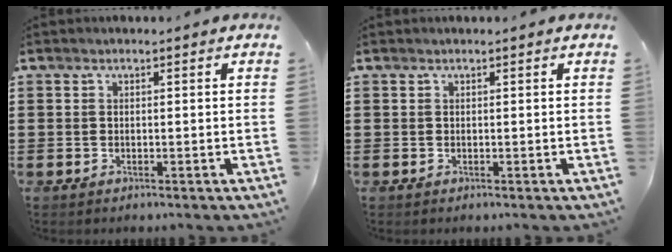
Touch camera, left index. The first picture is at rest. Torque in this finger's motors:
{"motor_torque": [-0.09, 0.07, 0.01, 0.00]}